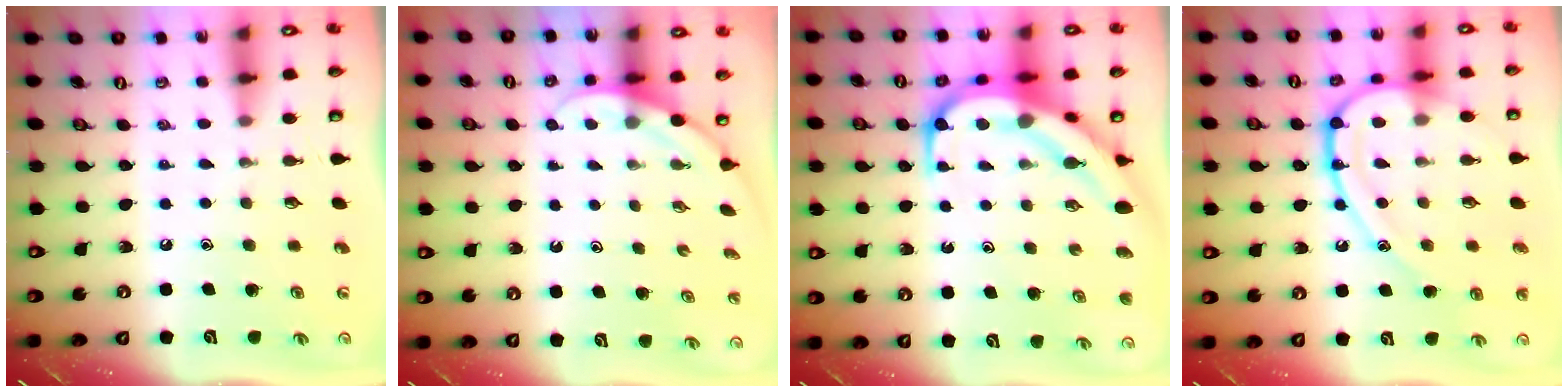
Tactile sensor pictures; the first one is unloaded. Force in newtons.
{"total": 3.3, "press": 3.3, "slide": 0.2}
{"total": 13.8, "press": 13.7, "slide": 1.7}
{"total": 16.6, "press": 16.5, "slide": 1.4}